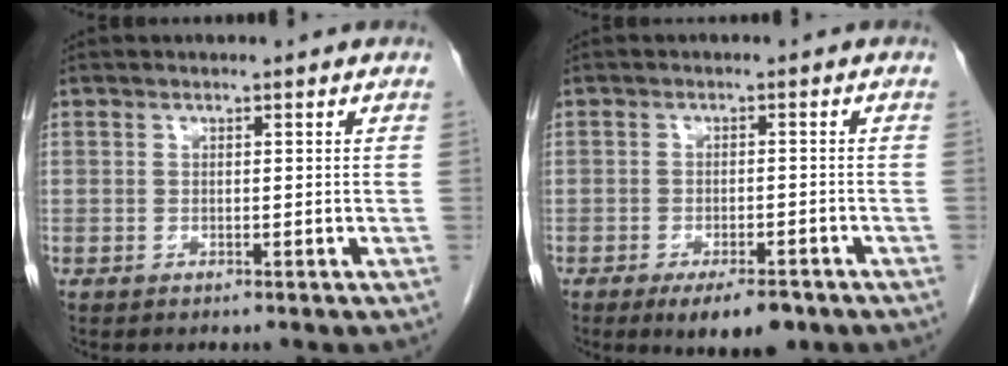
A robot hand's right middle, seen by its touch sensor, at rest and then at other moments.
{"total": 6.6, "force": [-4.5, 2.1, 4.4], "torque": [-0.060, -0.007, -0.063]}